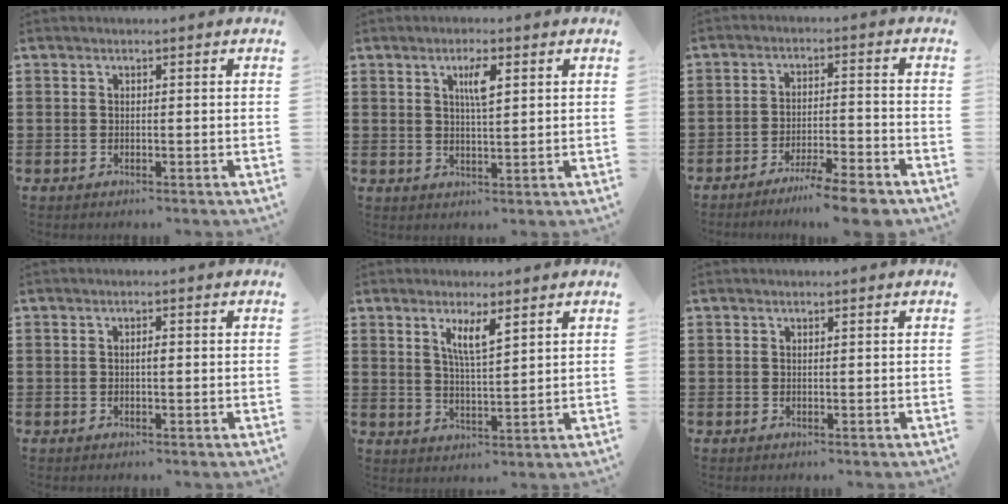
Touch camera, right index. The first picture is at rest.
{"total": 4.0, "force": [1.5, 1.0, 3.6], "torque": [-0.060, 0.002, 0.019]}
{"total": 6.3, "force": [-5.5, -0.2, 3.1], "torque": [-0.055, -0.009, -0.103]}
{"total": 0.9, "force": [0.0, 0.3, 0.9], "torque": [-0.019, -0.002, 0.000]}
{"total": 4.7, "force": [2.5, 1.1, 3.8], "torque": [-0.082, 0.004, 0.042]}
{"total": 0.0}